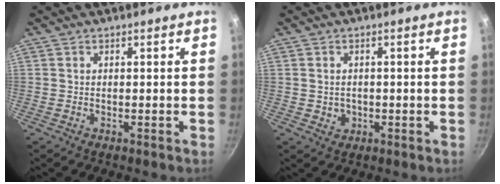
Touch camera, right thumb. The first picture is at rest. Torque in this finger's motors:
{"motor_torque": [-0.39, 0.14, -0.08, 0.65, -0.05]}